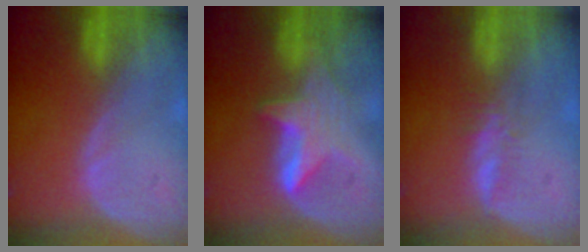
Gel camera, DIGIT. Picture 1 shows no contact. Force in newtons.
{"total": 5.9, "press": 5.9, "slide": 0.4}
{"total": 2.0, "press": 1.8, "slide": 0.6}